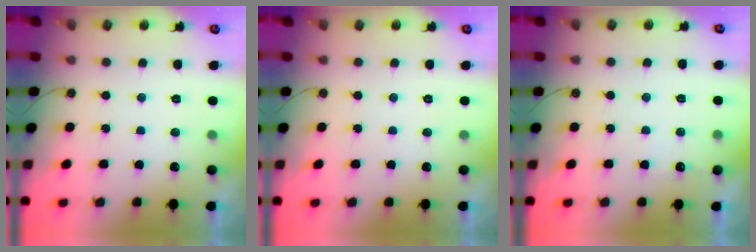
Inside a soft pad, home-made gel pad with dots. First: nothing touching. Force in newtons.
{"total": 0.0}
{"total": 3.0, "press": 3.0, "slide": 0.3}